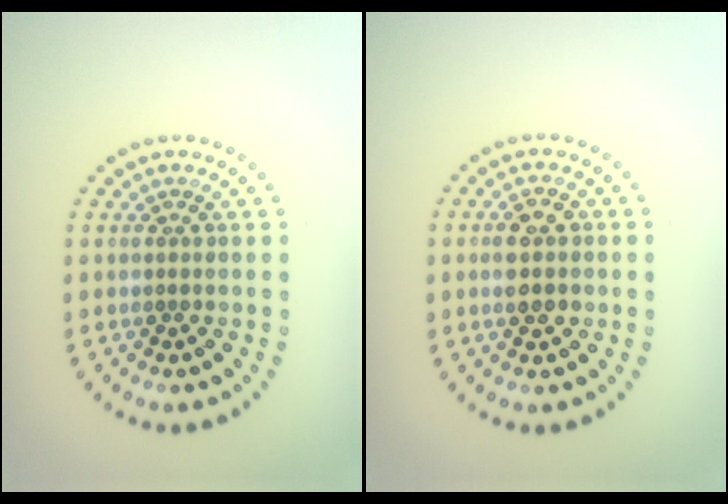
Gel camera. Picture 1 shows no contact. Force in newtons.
{"total": 2.9, "press": 2.9, "slide": 0.1}